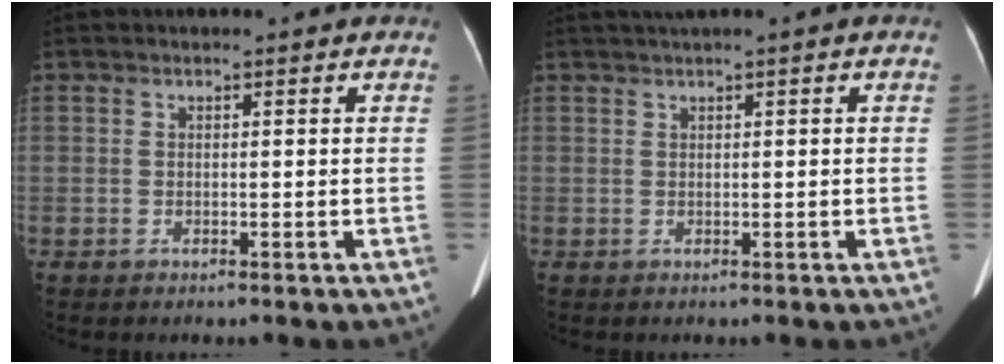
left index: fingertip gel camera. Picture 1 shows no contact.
{"total": 2.0, "force": [1.3, -0.4, 1.4], "torque": [-0.031, 0.016, 0.030]}